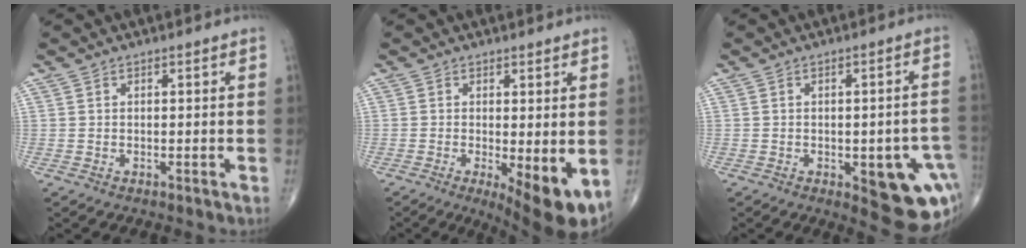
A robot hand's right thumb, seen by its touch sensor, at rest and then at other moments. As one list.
[{"total": 8.9, "force": [-2.0, 2.6, 8.2], "torque": [-0.113, -0.023, -0.022]}, {"total": 14.9, "force": [-4.2, 6.2, 12.9], "torque": [-0.121, 0.010, -0.029]}]